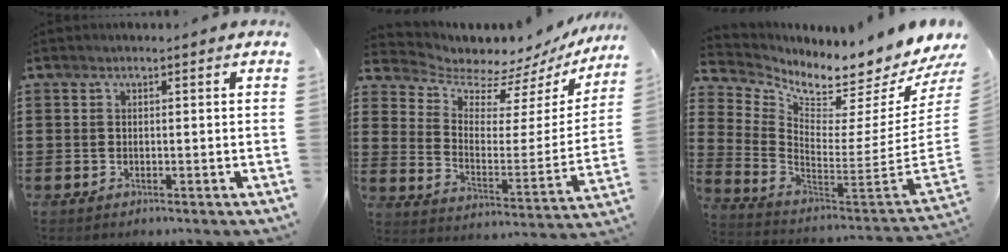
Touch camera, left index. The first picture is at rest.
{"total": 5.2, "force": [4.9, 1.8, 0.7], "torque": [-0.035, -0.051, 0.076]}
{"total": 3.2, "force": [3.1, 0.6, 0.7], "torque": [-0.027, -0.063, 0.045]}